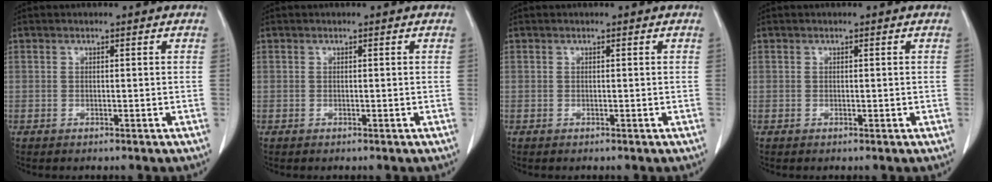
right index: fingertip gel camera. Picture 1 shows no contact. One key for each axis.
{"total": 0.0}
{"total": 0.0}
{"total": 0.0}